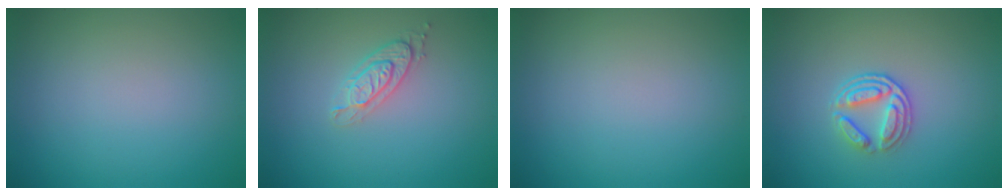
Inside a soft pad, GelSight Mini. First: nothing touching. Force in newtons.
{"total": 2.0, "press": 1.9, "slide": 0.6}
{"total": 0.0}
{"total": 2.9, "press": 2.5, "slide": 1.6}